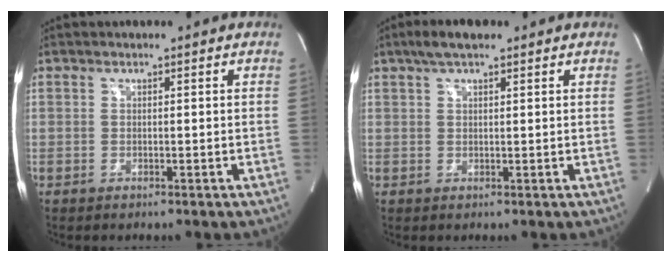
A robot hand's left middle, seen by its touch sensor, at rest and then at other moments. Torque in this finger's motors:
{"motor_torque": [0.03, 0.10, -0.14, -0.03]}